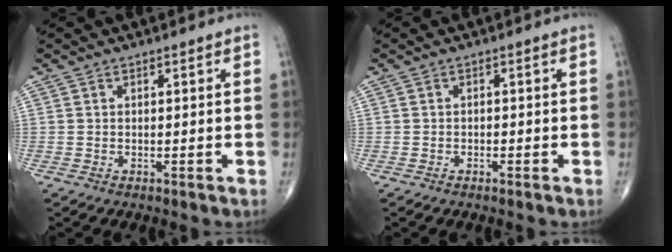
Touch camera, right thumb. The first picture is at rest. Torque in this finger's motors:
{"motor_torque": [0.42, -0.16, -0.15, -0.11, -0.03]}